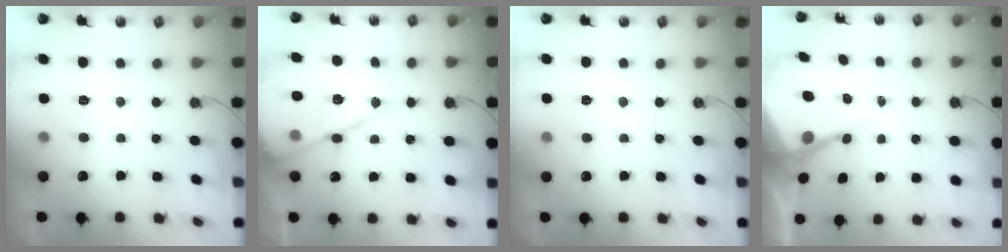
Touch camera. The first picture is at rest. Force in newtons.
{"total": 17.0, "press": 17.0, "slide": 1.5}
{"total": 2.7, "press": 2.7, "slide": 0.4}
{"total": 9.3, "press": 9.2, "slide": 0.9}